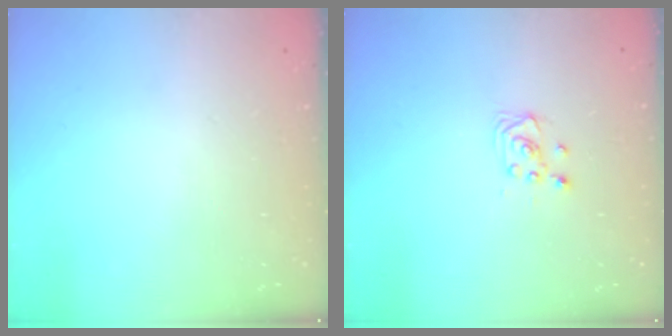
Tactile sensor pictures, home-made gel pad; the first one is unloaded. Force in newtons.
{"total": 2.9, "press": 2.9, "slide": 0.4}